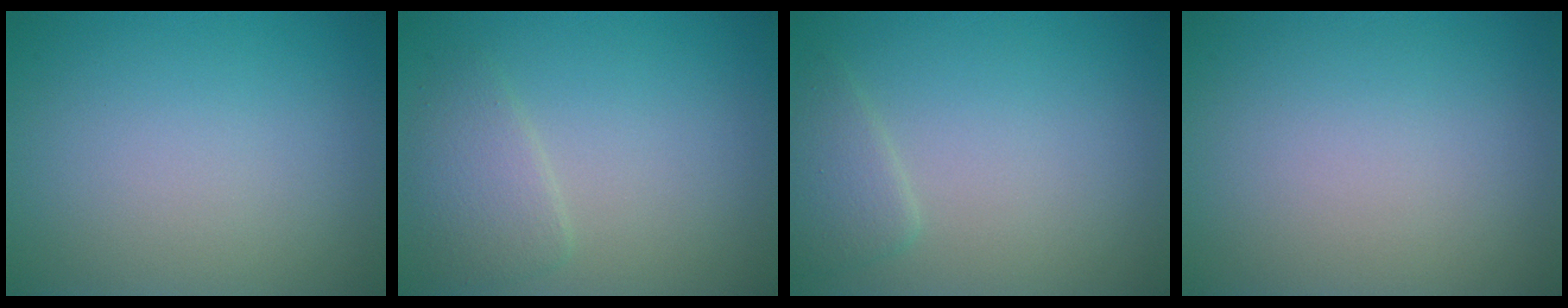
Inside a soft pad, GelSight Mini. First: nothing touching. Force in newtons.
{"total": 2.4, "press": 2.4, "slide": 0.0}
{"total": 1.9, "press": 1.9, "slide": 0.1}
{"total": 0.0}